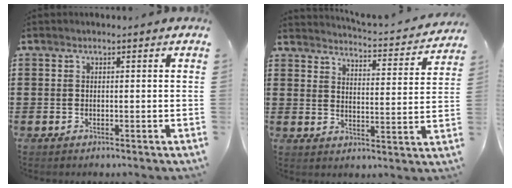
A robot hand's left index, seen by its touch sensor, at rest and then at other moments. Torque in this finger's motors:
{"motor_torque": [2.14, 0.00, -0.17, 0.03]}